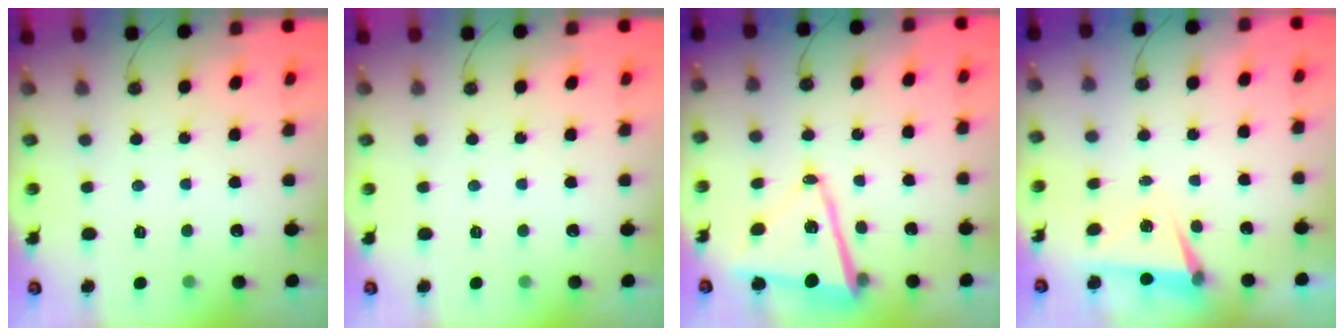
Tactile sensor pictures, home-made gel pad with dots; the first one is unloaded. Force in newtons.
{"total": 0.0}
{"total": 12.4, "press": 12.2, "slide": 1.9}
{"total": 6.1, "press": 4.0, "slide": 4.6}